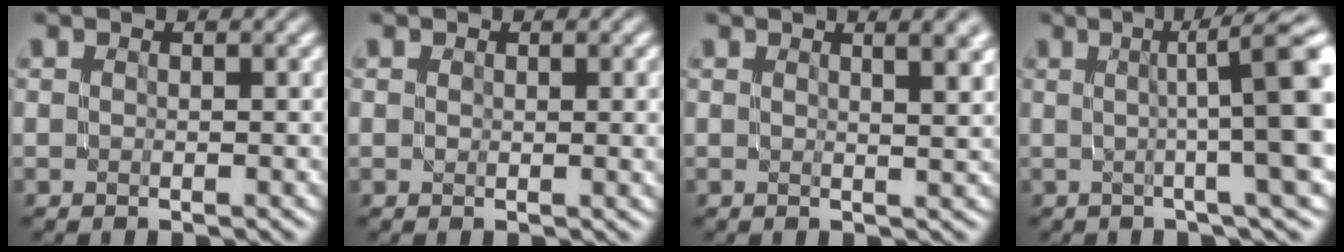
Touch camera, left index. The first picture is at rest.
{"total": 1.5, "force": [0.5, 0.6, 1.3], "torque": [-0.017, -0.002, 0.012]}
{"total": 4.8, "force": [2.5, 1.8, 3.6], "torque": [-0.018, 0.021, 0.012]}
{"total": 10.4, "force": [1.3, 1.8, 10.2], "torque": [-0.104, 0.017, 0.015]}